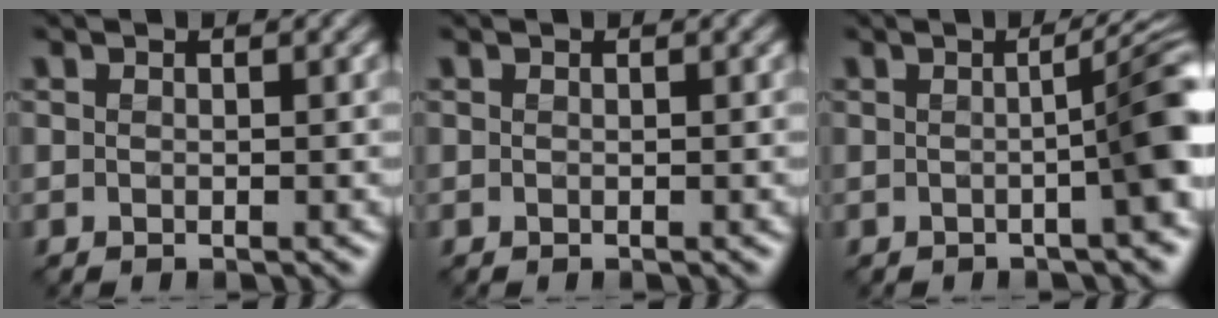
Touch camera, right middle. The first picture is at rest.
{"total": 0.0}
{"total": 5.4, "force": [-1.1, 1.0, 5.2], "torque": [-0.048, 0.008, -0.014]}